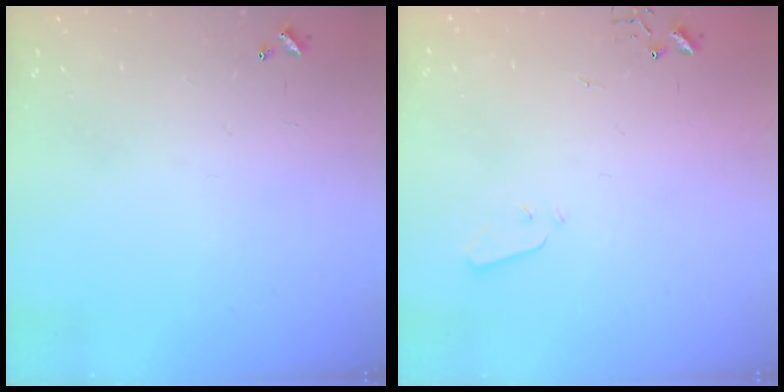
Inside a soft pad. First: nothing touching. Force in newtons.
{"total": 2.9, "press": 2.9, "slide": 0.4}